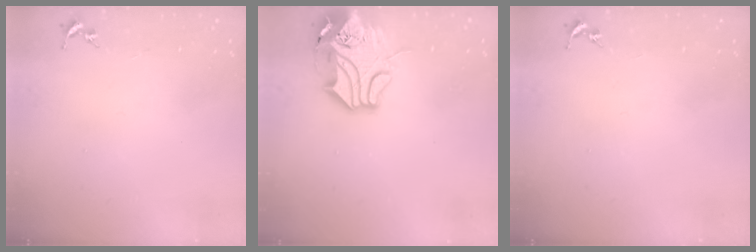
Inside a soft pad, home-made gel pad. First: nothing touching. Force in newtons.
{"total": 14.5, "press": 14.3, "slide": 1.9}
{"total": 0.0}